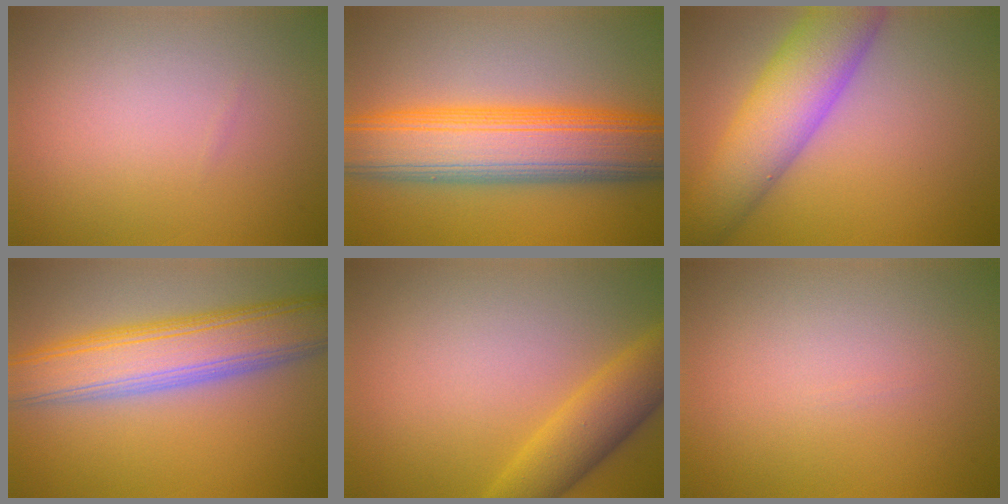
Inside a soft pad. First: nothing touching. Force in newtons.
{"total": 11.3, "press": 11.3, "slide": 0.4}
{"total": 8.2, "press": 8.2, "slide": 0.2}
{"total": 8.4, "press": 8.4, "slide": 0.1}
{"total": 4.9, "press": 4.9, "slide": 0.3}
{"total": 0.0}